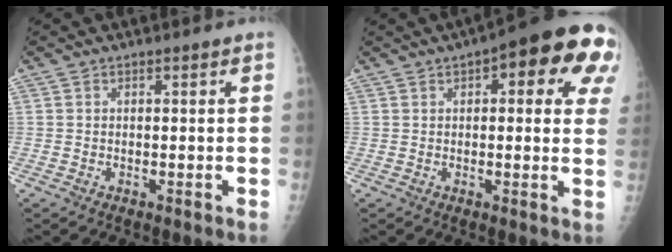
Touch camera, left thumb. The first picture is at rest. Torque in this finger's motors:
{"motor_torque": [0.18, 0.48, -0.07, -0.25, 0.23]}